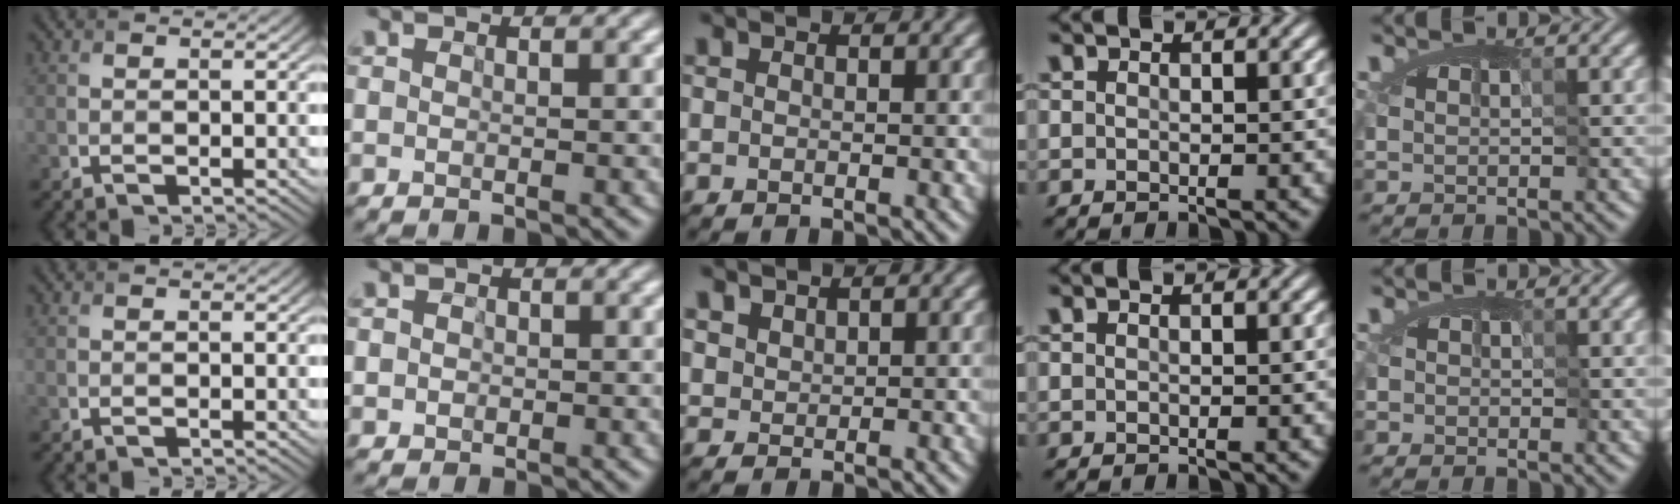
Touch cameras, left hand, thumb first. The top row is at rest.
{"index": {"total": 1.9, "force": [0.5, 1.7, 0.6], "torque": [0.012, 0.016, -0.013]}, "middle": {"total": 1.4, "force": [1.3, 0.5, 0.1], "torque": [-0.008, 0.002, 0.033]}, "little": {"total": 0.5, "force": [-0.5, 0.0, -0.3], "torque": [0.003, -0.001, -0.007]}}